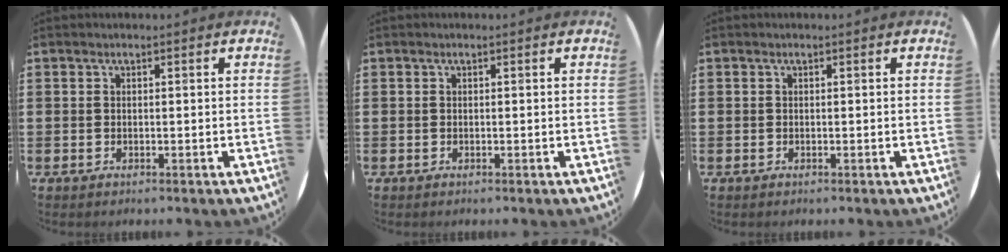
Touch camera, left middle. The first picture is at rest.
{"total": 0.0}
{"total": 0.0}